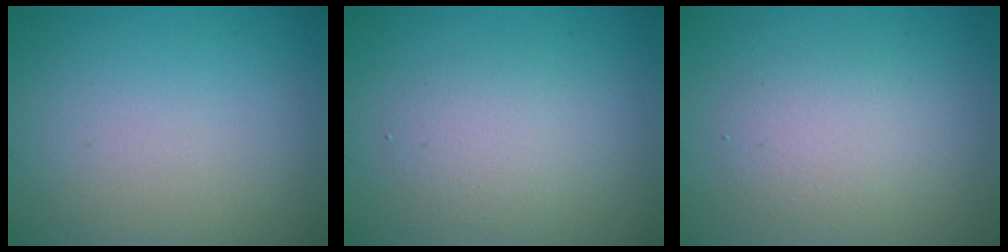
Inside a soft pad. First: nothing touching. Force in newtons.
{"total": 2.2, "press": 2.2, "slide": 0.2}
{"total": 3.0, "press": 3.0, "slide": 0.2}